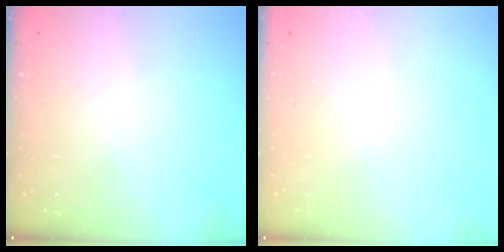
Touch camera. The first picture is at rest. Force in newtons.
{"total": 0.0}